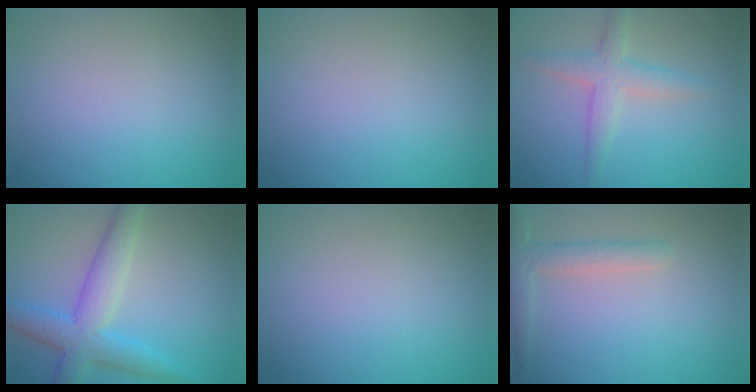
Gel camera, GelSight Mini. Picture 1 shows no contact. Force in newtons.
{"total": 0.0}
{"total": 2.9, "press": 2.9, "slide": 0.1}
{"total": 5.3, "press": 5.3, "slide": 0.2}
{"total": 0.0}
{"total": 2.3, "press": 2.3, "slide": 0.2}